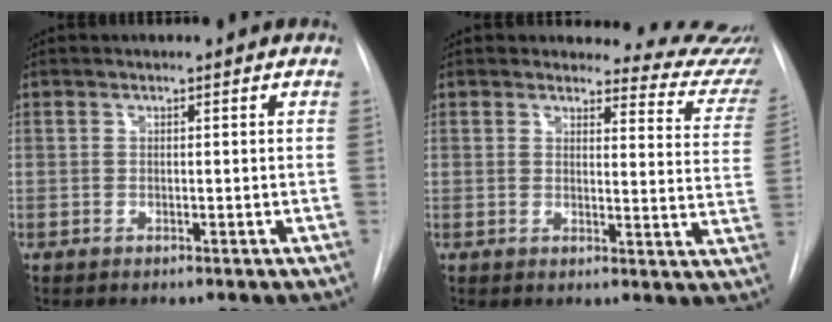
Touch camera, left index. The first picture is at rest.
{"total": 12.3, "force": [12.2, 1.6, 0.2], "torque": [0.033, -0.104, 0.099]}